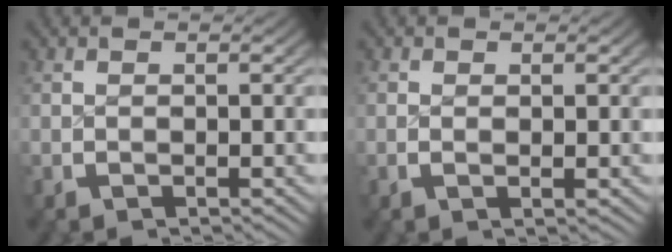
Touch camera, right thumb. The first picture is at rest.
{"total": 0.6, "force": [0.1, 0.0, 0.6], "torque": [-0.011, -0.006, 0.005]}